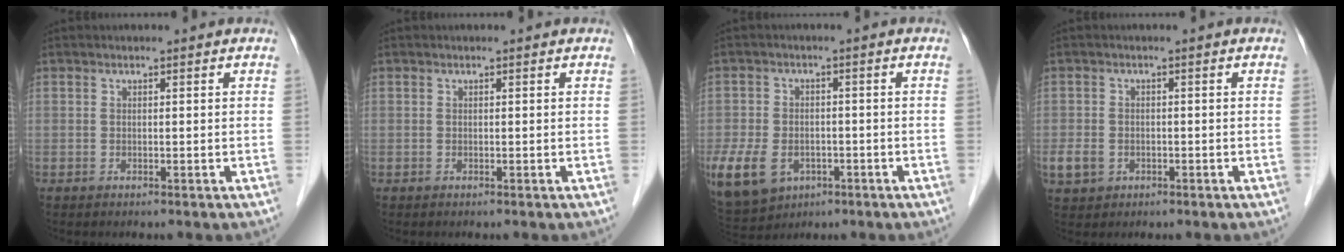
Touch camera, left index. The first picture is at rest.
{"total": 0.0}
{"total": 30.5, "force": [-12.9, 23.6, 14.3], "torque": [-0.487, -0.024, -0.195]}
{"total": 3.9, "force": [-1.5, 3.3, 1.6], "torque": [-0.041, 0.002, -0.016]}